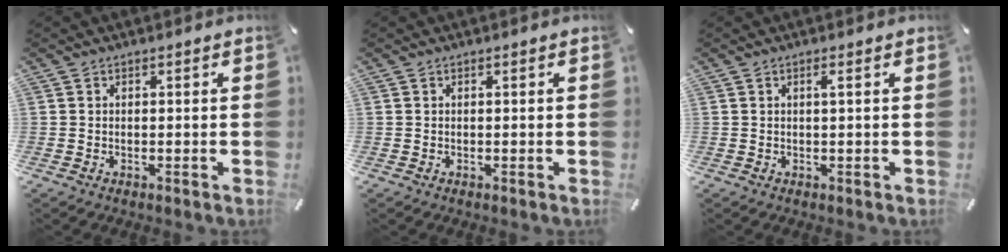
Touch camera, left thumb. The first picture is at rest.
{"total": 0.0}
{"total": 1.3, "force": [0.3, 0.0, 1.3], "torque": [-0.024, -0.001, 0.003]}